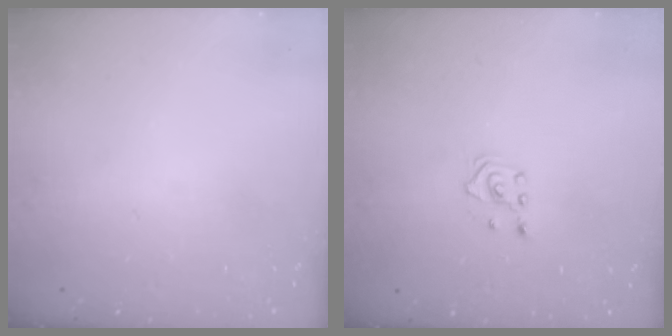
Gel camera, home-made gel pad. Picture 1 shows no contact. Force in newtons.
{"total": 2.0, "press": 1.8, "slide": 0.9}